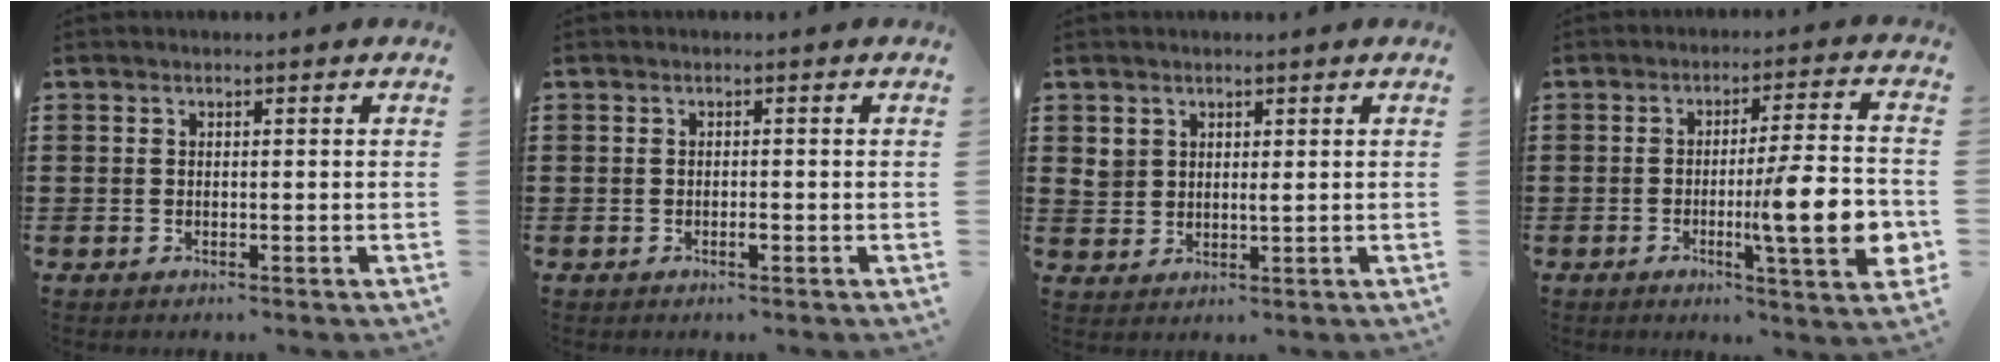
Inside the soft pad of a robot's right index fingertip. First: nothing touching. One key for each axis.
{"total": 0.9, "fx": -0.4, "fy": 0.2, "fz": 0.8, "tx": -0.015, "ty": -0.004, "tz": -0.006}
{"total": 2.0, "fx": 1.1, "fy": 1.4, "fz": 0.7, "tx": -0.020, "ty": 0.006, "tz": 0.021}
{"total": 12.2, "fx": -2.5, "fy": 1.7, "fz": 11.8, "tx": -0.175, "ty": -0.013, "tz": -0.046}